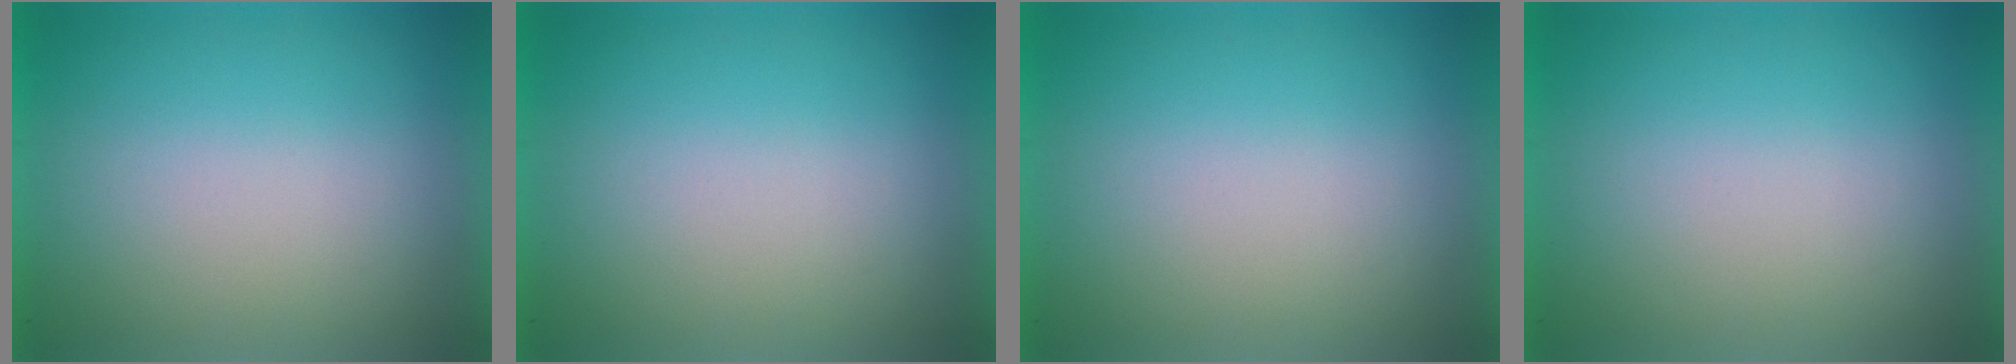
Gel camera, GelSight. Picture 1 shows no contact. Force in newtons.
{"total": 0.0}
{"total": 0.0}
{"total": 1.4}